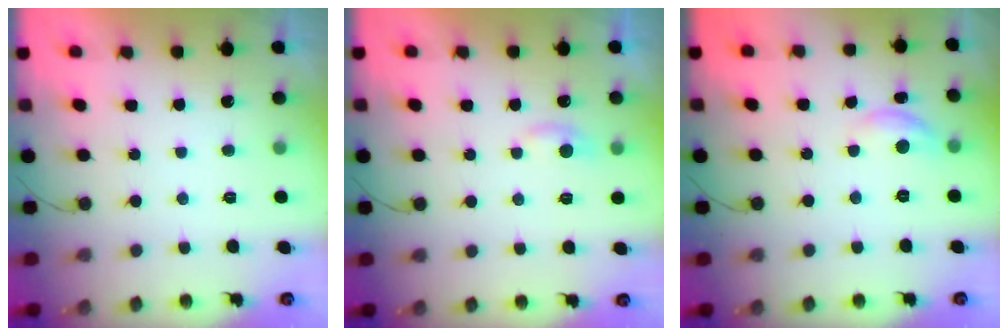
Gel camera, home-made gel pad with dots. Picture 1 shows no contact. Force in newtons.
{"total": 4.6, "press": 4.5, "slide": 0.6}
{"total": 7.7, "press": 7.7, "slide": 0.5}